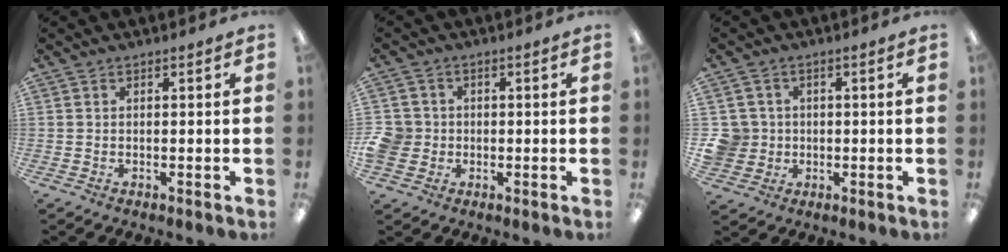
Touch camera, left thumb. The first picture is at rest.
{"total": 6.2, "force": [-0.3, 5.9, 1.9], "torque": [-0.055, 0.011, -0.004]}
{"total": 6.1, "force": [0.2, 5.9, 1.4], "torque": [-0.044, 0.010, 0.006]}